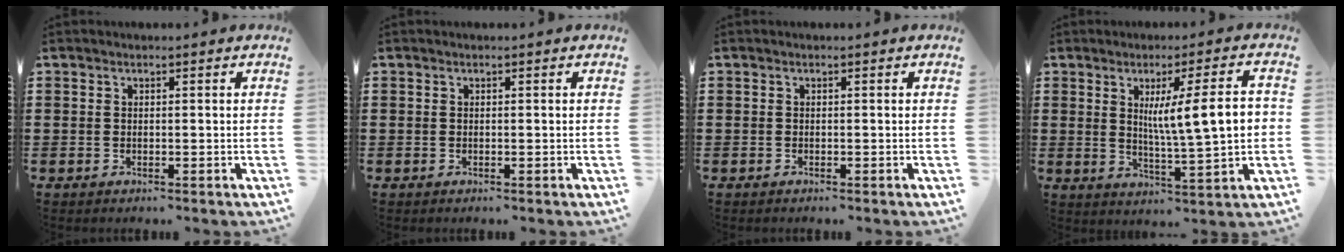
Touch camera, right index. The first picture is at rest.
{"total": 0.0}
{"total": 0.0}
{"total": 10.3, "force": [1.8, 1.5, 10.0], "torque": [-0.169, 0.000, 0.022]}